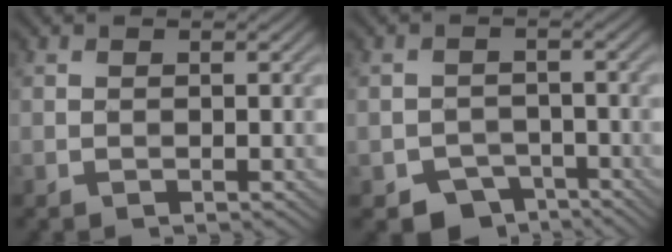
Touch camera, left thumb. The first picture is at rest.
{"total": 4.5, "force": [-3.1, 2.8, 1.5], "torque": [-0.021, -0.006, -0.057]}